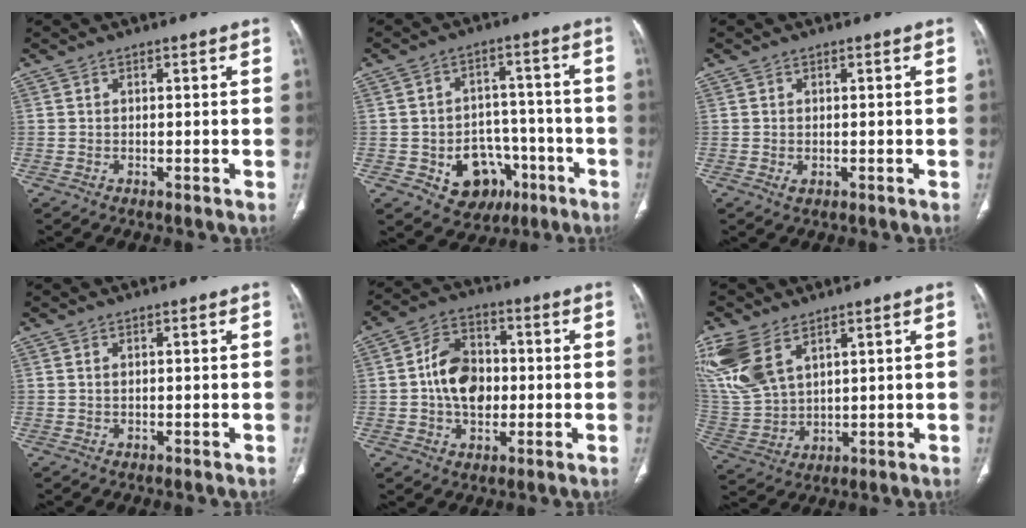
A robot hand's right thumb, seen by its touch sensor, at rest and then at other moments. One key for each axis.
{"total": 12.2, "fx": -4.9, "fy": 9.4, "fz": 6.1, "tx": -0.044, "ty": 0.039, "tz": -0.058}
{"total": 1.2, "fx": -0.2, "fy": 0.8, "fz": 0.9, "tx": -0.020, "ty": -0.001, "tz": -0.001}
{"total": 0.5, "fx": 0.3, "fy": 0.3, "fz": 0.4, "tx": -0.011, "ty": 0.003, "tz": 0.005}
{"total": 11.3, "fx": -0.3, "fy": 8.0, "fz": 7.9, "tx": -0.111, "ty": 0.018, "tz": -0.010}
{"total": 14.9, "fx": 8.0, "fy": 8.4, "fz": 9.3, "tx": -0.220, "ty": -0.017, "tz": 0.178}